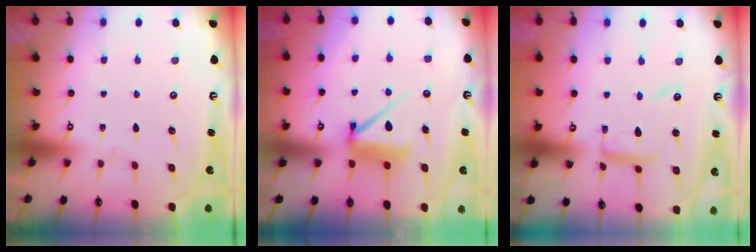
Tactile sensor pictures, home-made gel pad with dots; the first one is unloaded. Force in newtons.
{"total": 8.7, "press": 8.6, "slide": 0.5}
{"total": 11.0, "press": 11.0, "slide": 1.2}